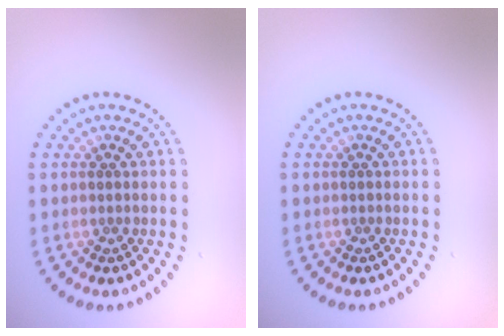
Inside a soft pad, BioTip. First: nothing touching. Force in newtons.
{"total": 0.0}